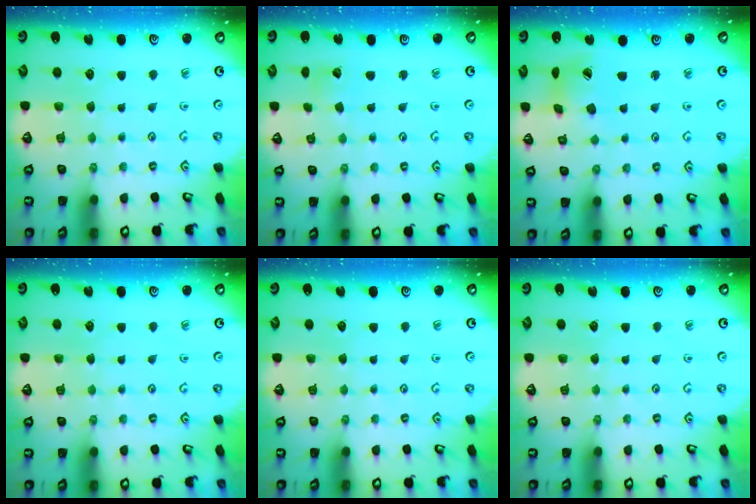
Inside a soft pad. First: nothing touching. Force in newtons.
{"total": 3.0, "press": 3.0, "slide": 0.4}
{"total": 7.6, "press": 7.6, "slide": 1.0}
{"total": 0.0}
{"total": 0.0}
{"total": 0.0}